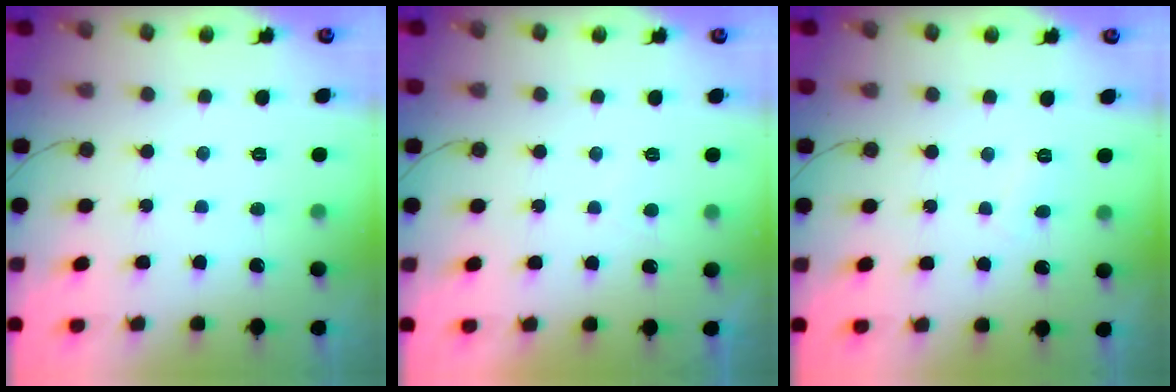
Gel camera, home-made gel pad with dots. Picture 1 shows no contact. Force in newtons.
{"total": 0.7, "press": 0.3, "slide": 0.6}
{"total": 3.0, "press": 2.9, "slide": 0.3}